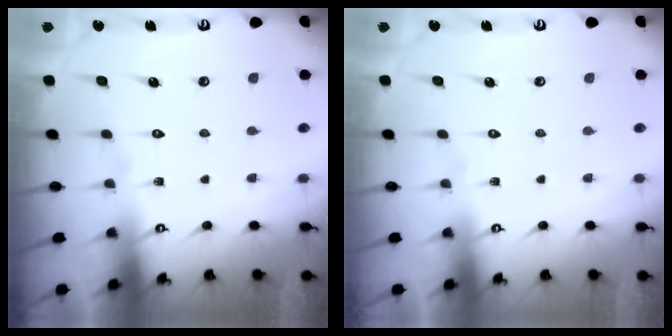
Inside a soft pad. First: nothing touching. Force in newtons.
{"total": 0.0}